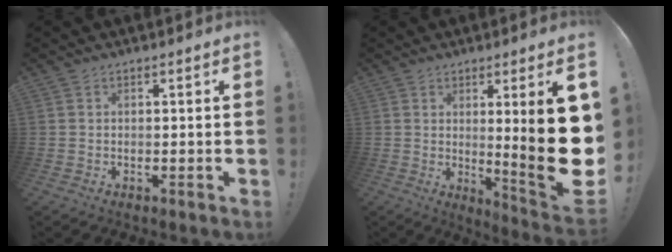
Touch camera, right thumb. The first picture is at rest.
{"total": 17.9, "force": [1.3, 1.2, 17.8], "torque": [-0.251, -0.031, 0.022]}